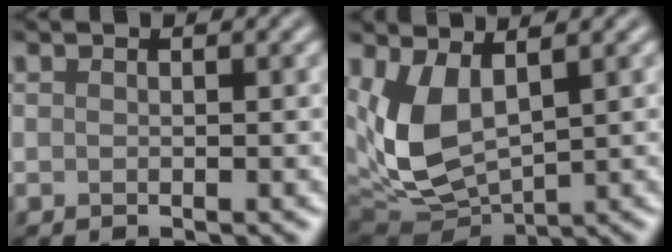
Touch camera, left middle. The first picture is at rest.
{"total": 7.1, "force": [1.6, 3.8, 5.7], "torque": [-0.138, -0.012, 0.033]}